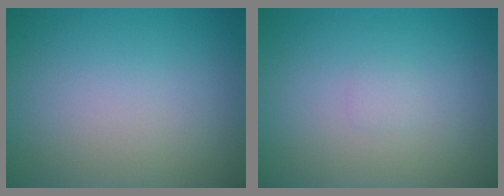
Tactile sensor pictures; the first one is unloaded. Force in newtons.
{"total": 0.5, "press": 0.5, "slide": 0.0}